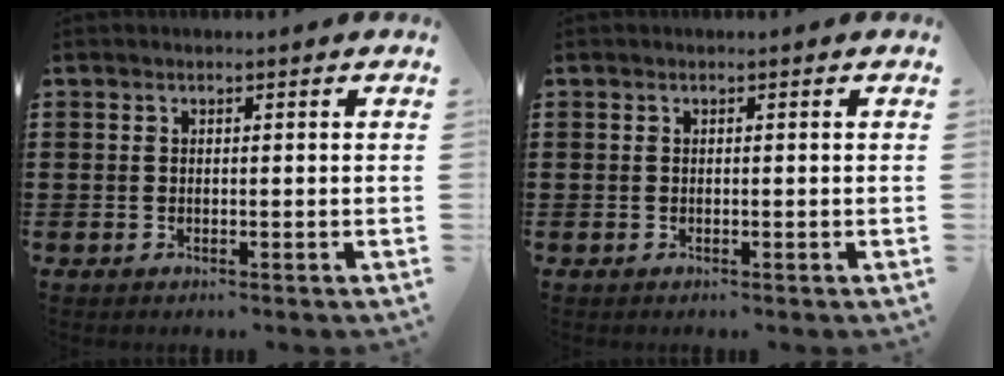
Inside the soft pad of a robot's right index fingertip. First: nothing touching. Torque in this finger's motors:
{"motor_torque": [-0.20, 0.20, 0.00, 0.00]}